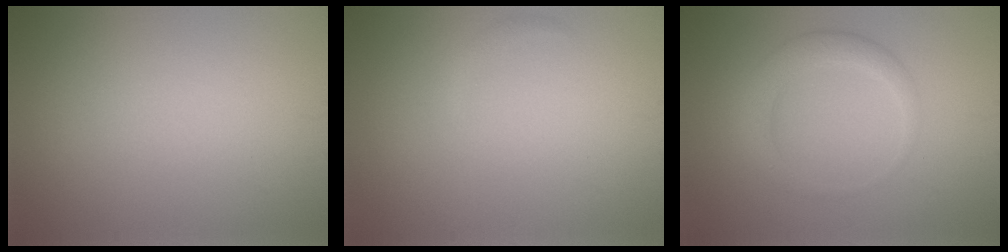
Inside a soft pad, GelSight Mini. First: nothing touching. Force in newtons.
{"total": 0.6, "press": 0.6, "slide": 0.1}
{"total": 3.0, "press": 3.0, "slide": 0.1}